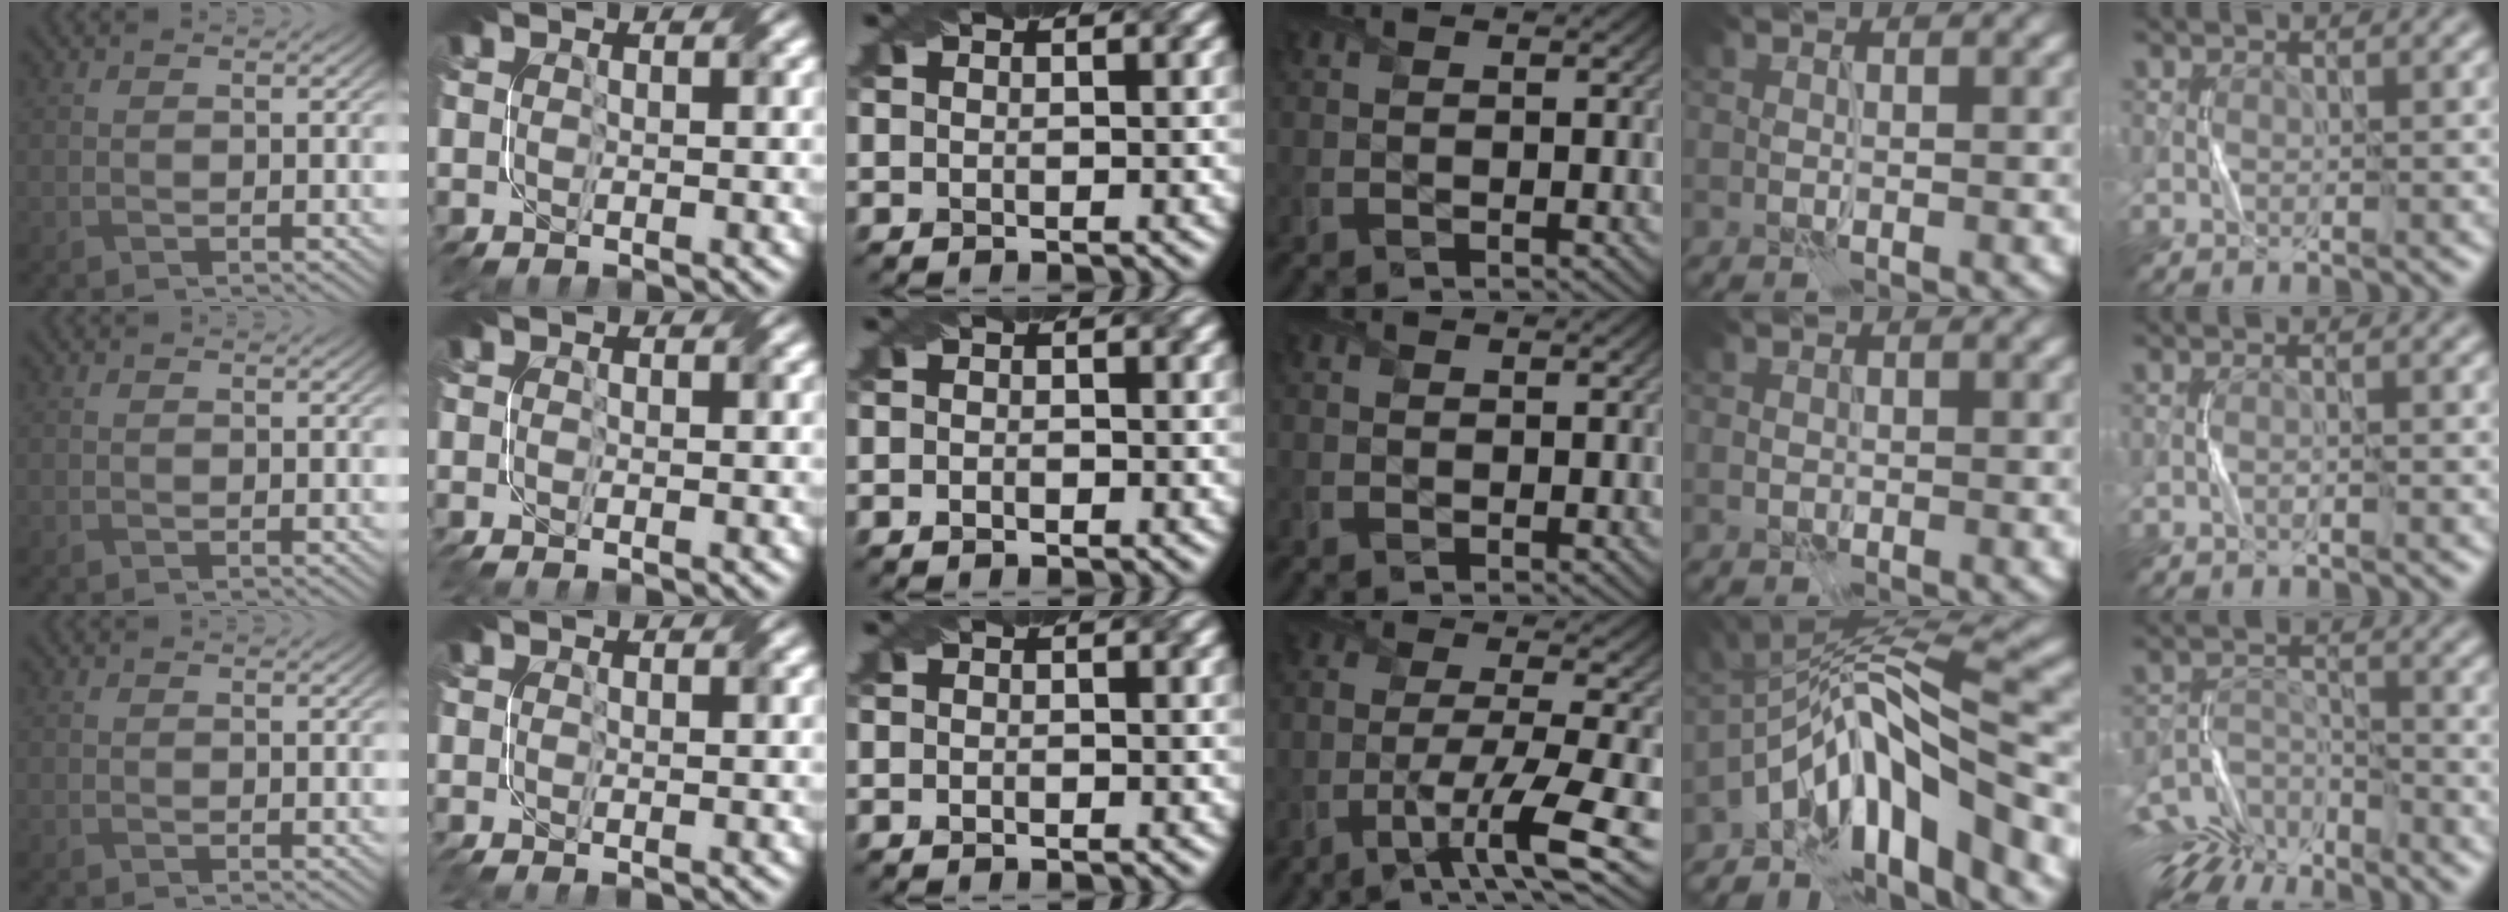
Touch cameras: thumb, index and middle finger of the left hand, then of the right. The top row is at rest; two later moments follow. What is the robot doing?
{"motion": "fold", "object": "netting"}